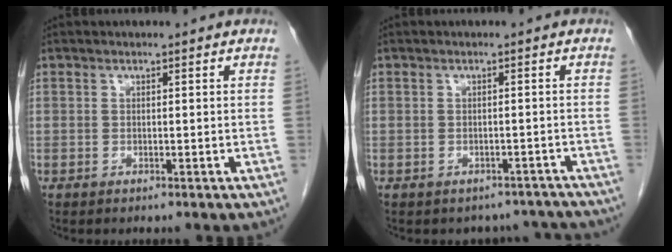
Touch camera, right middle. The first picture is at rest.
{"total": 5.5, "force": [-4.9, 2.5, -0.3], "torque": [0.010, 0.017, -0.048]}